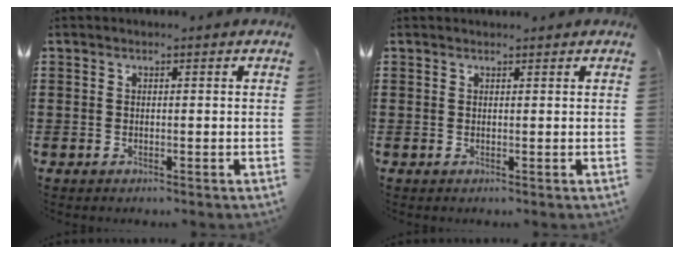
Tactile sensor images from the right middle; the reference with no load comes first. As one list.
[{"total": 0.5, "force": [0.5, 0.1, 0.0], "torque": [0.006, -0.003, 0.008]}]